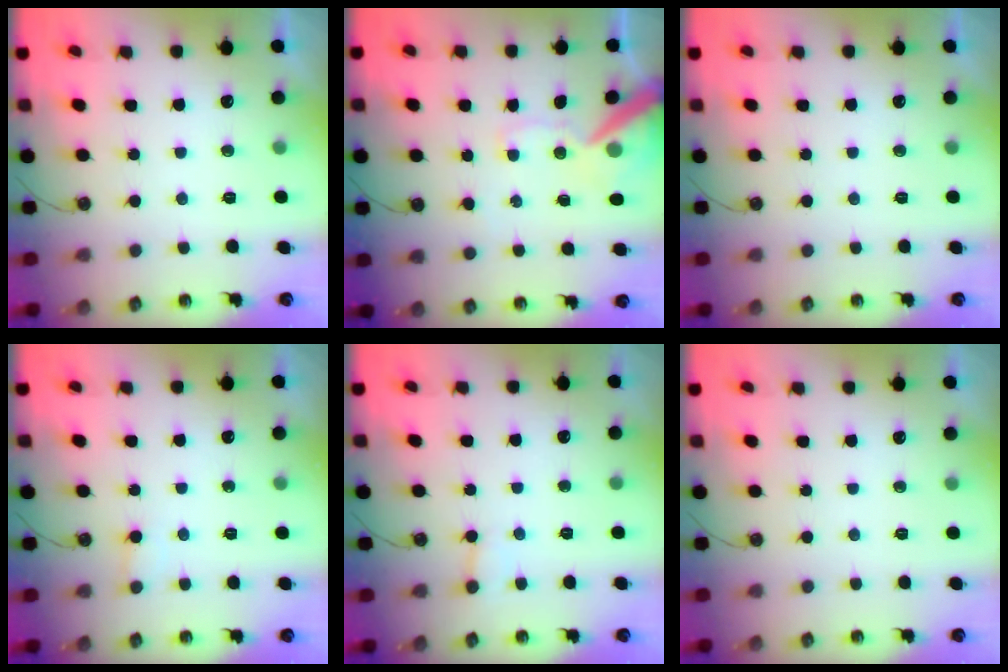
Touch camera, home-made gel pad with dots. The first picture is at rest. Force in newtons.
{"total": 11.7, "press": 11.6, "slide": 1.8}
{"total": 0.0}
{"total": 3.9, "press": 3.9, "slide": 0.3}
{"total": 4.0, "press": 4.0, "slide": 0.5}
{"total": 0.0}